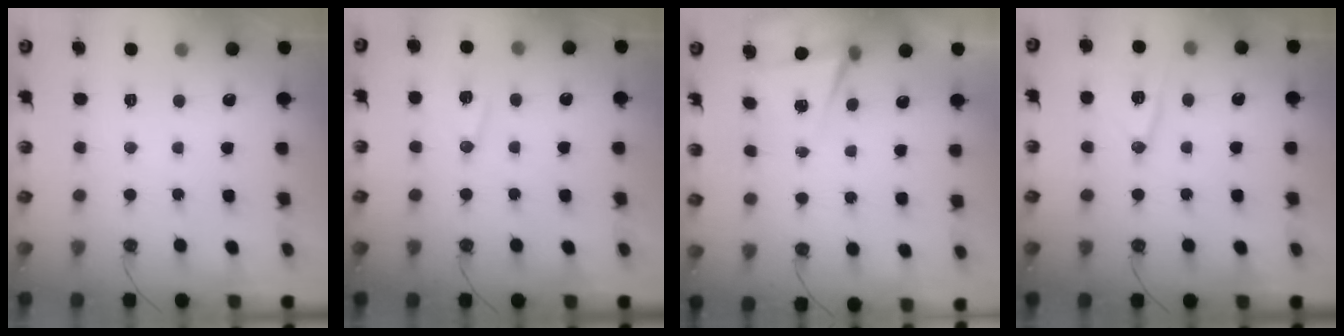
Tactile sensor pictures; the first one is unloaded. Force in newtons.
{"total": 8.2, "press": 8.2, "slide": 0.8}
{"total": 4.4, "press": 2.5, "slide": 3.7}
{"total": 10.6, "press": 10.5, "slide": 1.4}